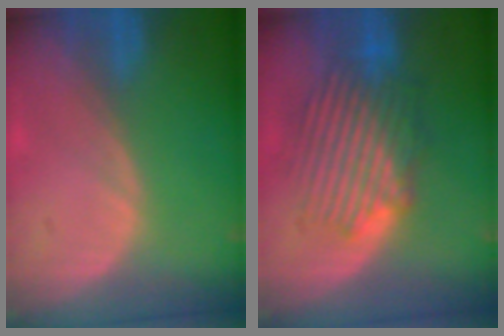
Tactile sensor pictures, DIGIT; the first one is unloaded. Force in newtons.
{"total": 8.8, "press": 8.4, "slide": 2.6}